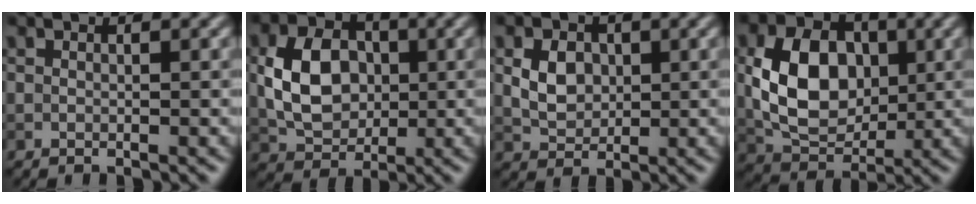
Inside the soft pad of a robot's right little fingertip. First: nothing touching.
{"total": 6.4, "force": [0.2, 4.8, 4.2], "torque": [-0.084, 0.003, 0.003]}
{"total": 3.1, "force": [0.5, 2.4, 1.8], "torque": [-0.039, -0.001, 0.007]}
{"total": 8.1, "force": [0.5, 5.8, 5.6], "torque": [-0.110, 0.001, 0.010]}